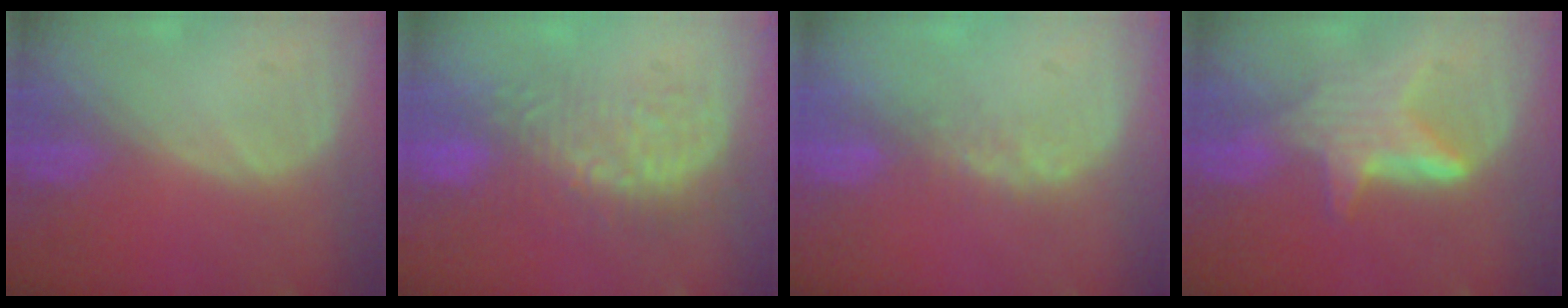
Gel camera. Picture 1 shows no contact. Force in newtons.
{"total": 8.7, "press": 8.3, "slide": 2.5}
{"total": 2.5, "press": 1.9, "slide": 1.5}
{"total": 6.2, "press": 6.1, "slide": 1.3}